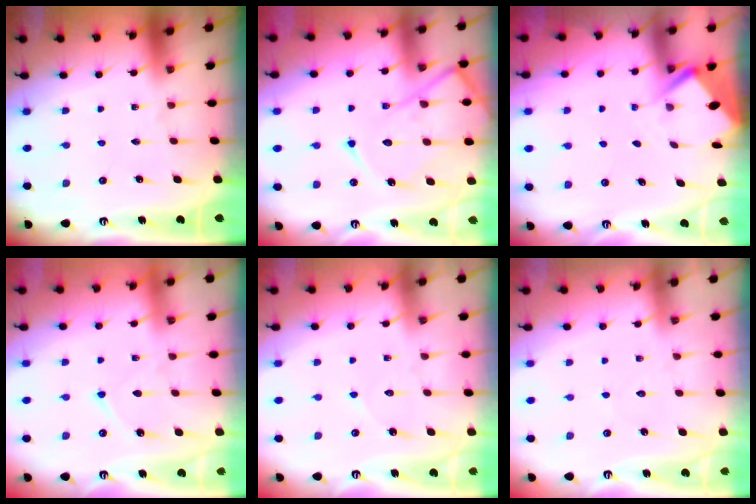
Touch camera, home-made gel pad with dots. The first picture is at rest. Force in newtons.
{"total": 15.5, "press": 15.4, "slide": 1.4}
{"total": 3.0, "press": 2.9, "slide": 0.4}
{"total": 7.0, "press": 7.0, "slide": 0.7}
{"total": 4.6, "press": 4.6, "slide": 0.5}
{"total": 4.9, "press": 4.9, "slide": 0.6}